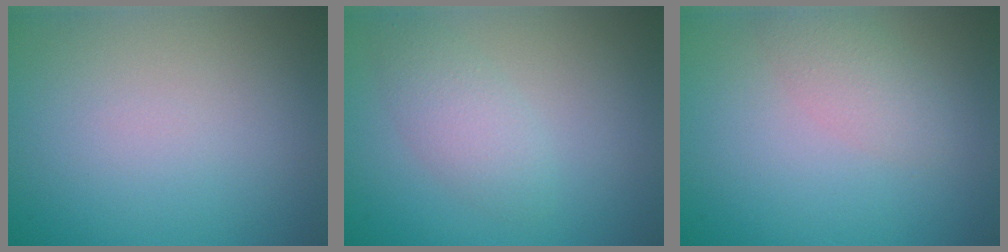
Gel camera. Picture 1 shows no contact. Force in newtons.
{"total": 2.5, "press": 2.5, "slide": 0.1}
{"total": 2.1, "press": 2.1, "slide": 0.1}